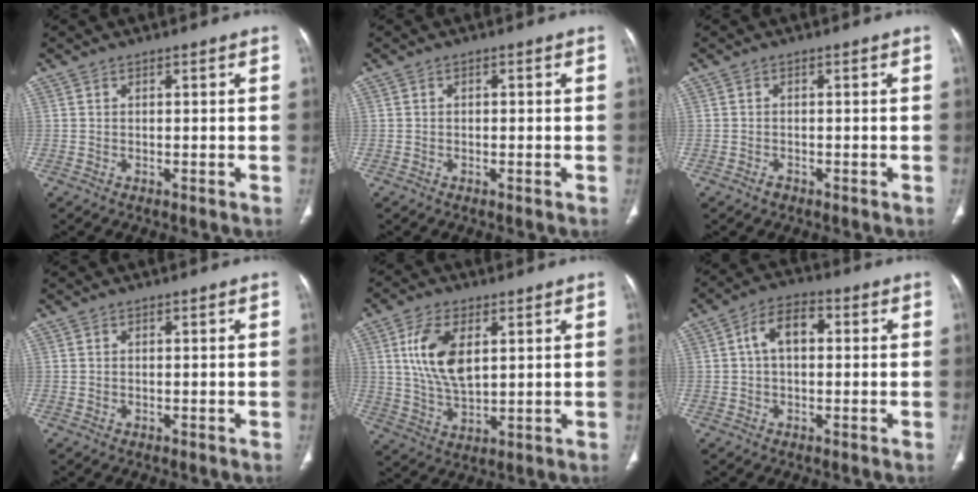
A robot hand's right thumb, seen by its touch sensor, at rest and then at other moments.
{"total": 0.5, "force": [-0.1, 0.4, 0.3], "torque": [0.000, 0.003, -0.006]}
{"total": 1.0, "force": [-0.8, 0.5, 0.3], "torque": [-0.005, 0.001, -0.014]}
{"total": 0.0}
{"total": 11.0, "force": [3.0, 5.8, 8.9], "torque": [-0.168, -0.013, 0.062]}
{"total": 6.8, "force": [0.8, 4.2, 5.3], "torque": [-0.086, 0.024, 0.005]}